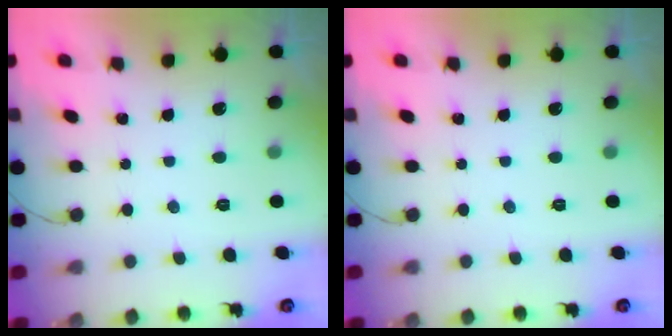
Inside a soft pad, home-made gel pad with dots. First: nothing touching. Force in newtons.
{"total": 0.0}